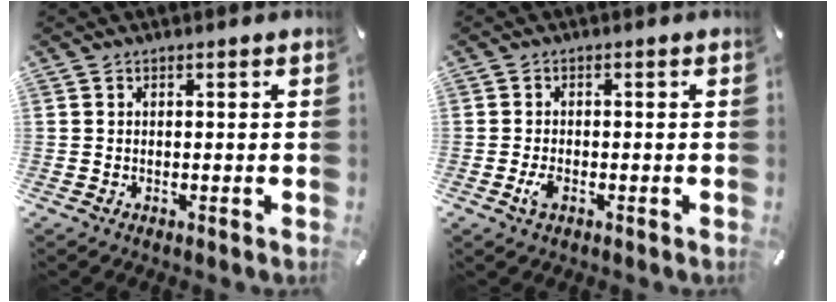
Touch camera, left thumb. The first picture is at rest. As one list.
[{"total": 2.7, "force": [-1.0, 1.4, 2.0], "torque": [-0.056, -0.005, -0.024]}]